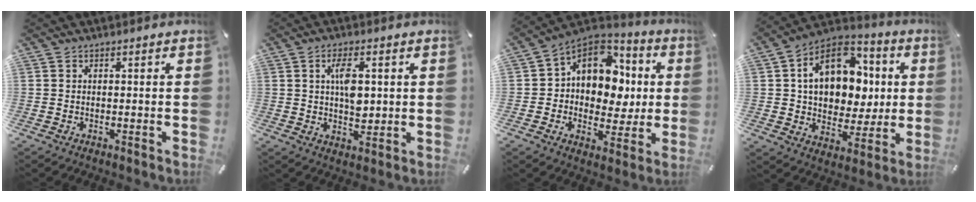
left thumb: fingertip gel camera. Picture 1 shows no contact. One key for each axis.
{"total": 7.2, "fx": 1.4, "fy": 3.8, "fz": 6.0, "tx": -0.105, "ty": -0.001, "tz": 0.016}
{"total": 13.6, "fx": 3.5, "fy": 11.1, "fz": 7.0, "tx": -0.107, "ty": -0.022, "tz": 0.072}
{"total": 16.9, "fx": 3.7, "fy": 12.8, "fz": 10.4, "tx": -0.172, "ty": -0.009, "tz": 0.071}